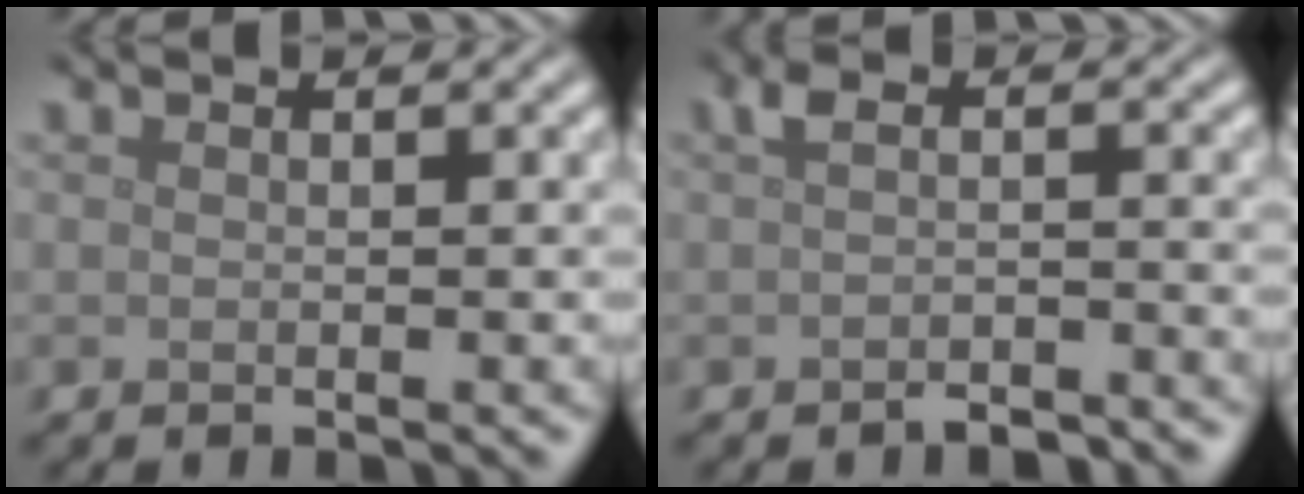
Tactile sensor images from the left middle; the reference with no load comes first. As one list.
[{"total": 2.6, "force": [-1.3, 1.3, 1.8], "torque": [-0.031, -0.002, -0.026]}]